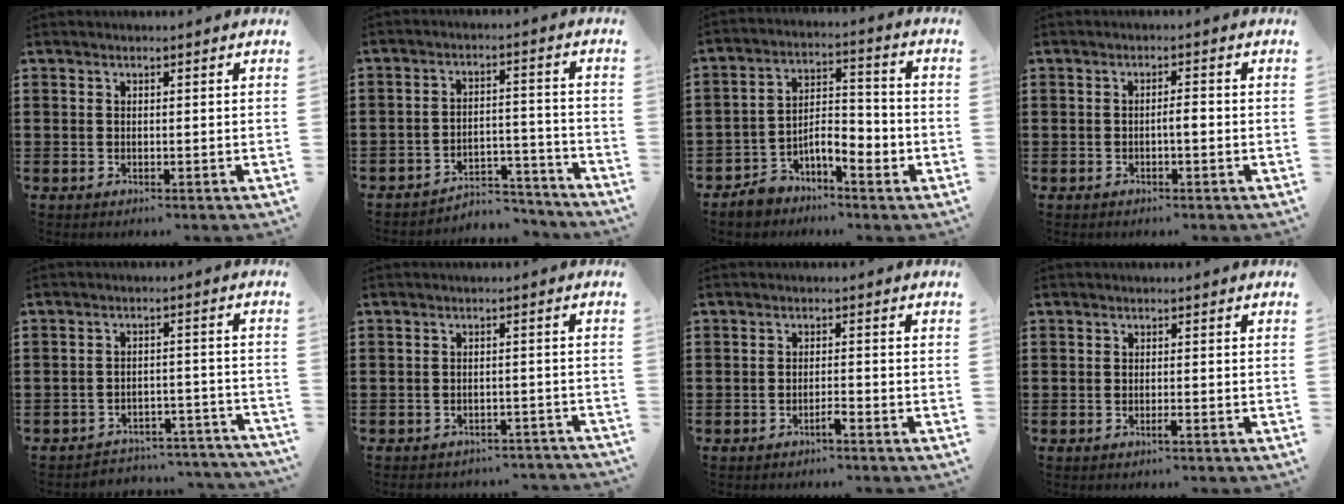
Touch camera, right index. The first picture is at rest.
{"total": 4.7, "force": [-4.4, 1.2, 1.2], "torque": [-0.023, 0.010, -0.091]}
{"total": 5.8, "force": [-3.6, 3.1, 3.3], "torque": [-0.068, 0.013, -0.072]}
{"total": 1.8, "force": [-0.5, 0.3, 1.7], "torque": [-0.031, 0.001, -0.010]}
{"total": 3.9, "force": [-3.8, 0.6, 0.5], "torque": [-0.014, 0.005, -0.081]}
{"total": 2.3, "force": [-2.3, 0.4, 0.1], "torque": [-0.009, 0.000, -0.048]}
{"total": 1.6, "force": [-1.3, 0.0, 0.9], "torque": [-0.017, -0.002, -0.024]}
{"total": 1.0, "force": [-0.7, 0.1, 0.7], "torque": [-0.015, -0.003, -0.012]}